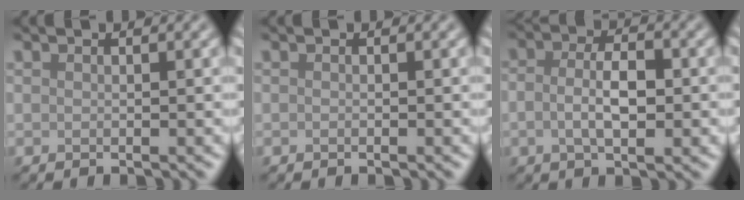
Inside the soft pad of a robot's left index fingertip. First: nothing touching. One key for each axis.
{"total": 0.0}
{"total": 4.1, "fx": -0.5, "fy": 1.7, "fz": 3.7, "tx": -0.071, "ty": 0.003, "tz": -0.012}